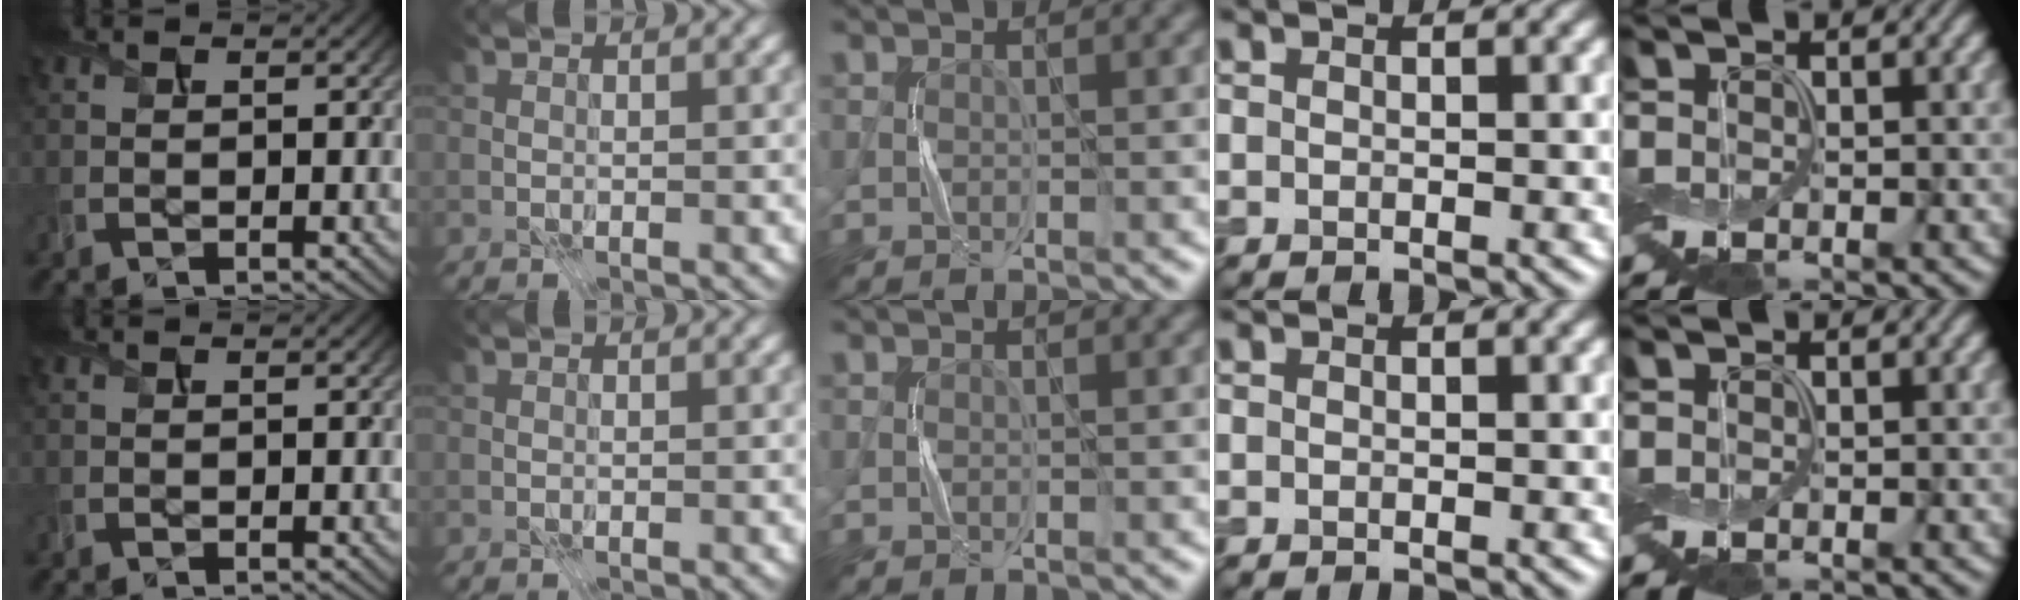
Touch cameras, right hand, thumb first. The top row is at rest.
{}